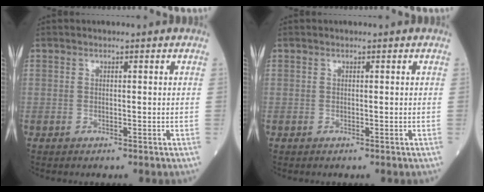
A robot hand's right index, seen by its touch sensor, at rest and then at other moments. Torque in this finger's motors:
{"motor_torque": [0.00, 0.00, -0.03, 0.00]}